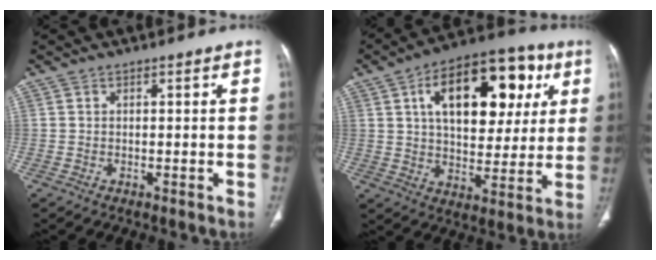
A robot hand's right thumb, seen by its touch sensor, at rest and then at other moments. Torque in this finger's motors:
{"motor_torque": [1.01, 3.88, 1.47, -0.18, 0.32]}